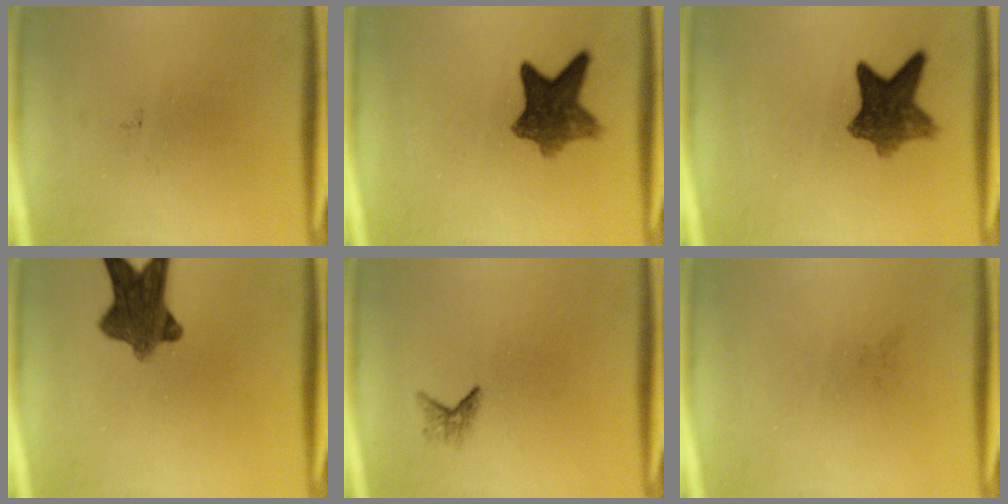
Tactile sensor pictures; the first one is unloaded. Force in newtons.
{"total": 7.7}
{"total": 7.7}
{"total": 9.4}
{"total": 1.2}
{"total": 0.0}